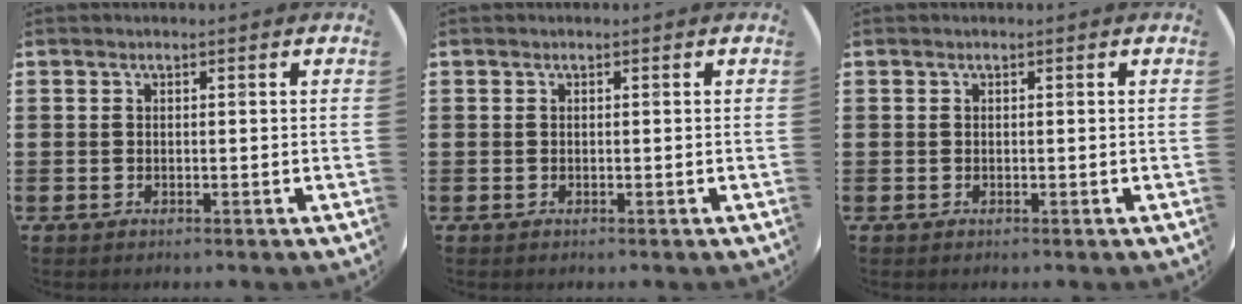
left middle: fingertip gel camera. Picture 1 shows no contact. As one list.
[{"total": 0.0}, {"total": 0.0}]